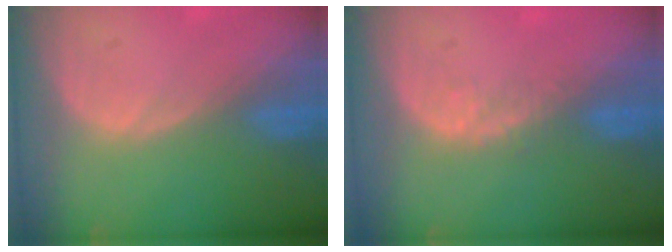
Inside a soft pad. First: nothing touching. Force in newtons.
{"total": 2.2, "press": 1.6, "slide": 1.5}